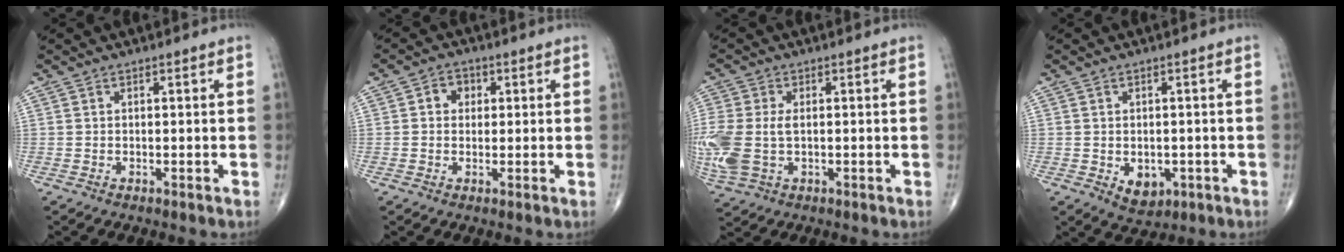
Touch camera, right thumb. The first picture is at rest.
{"total": 3.4, "force": [0.7, 2.9, 1.6], "torque": [-0.006, 0.007, 0.006]}
{"total": 12.4, "force": [-0.6, 7.9, 9.5], "torque": [-0.267, -0.003, -0.003]}
{"total": 4.7, "force": [-1.2, 3.4, 3.1], "torque": [-0.027, -0.001, -0.004]}